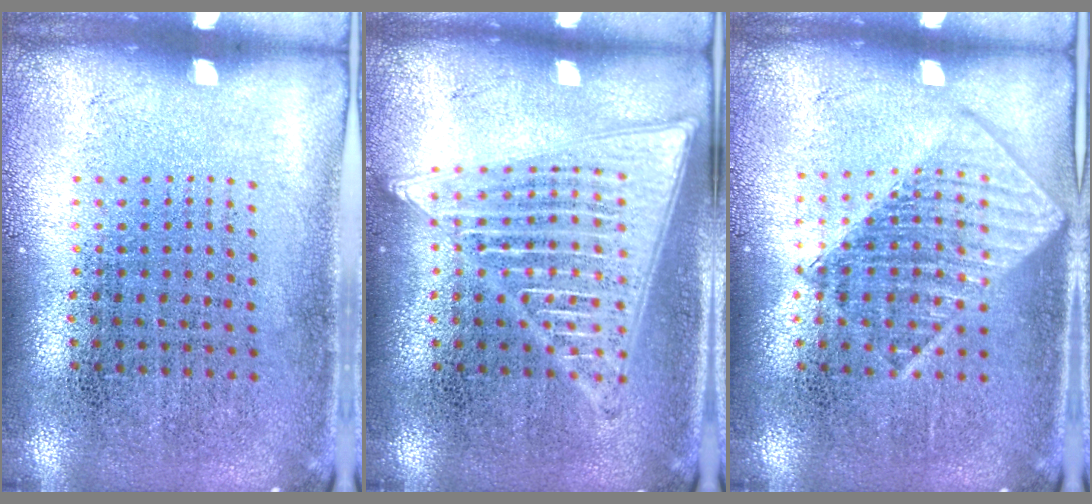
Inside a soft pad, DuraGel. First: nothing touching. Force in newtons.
{"total": 2.7, "press": 2.7, "slide": 0.2}
{"total": 1.3, "press": 1.3, "slide": 0.1}